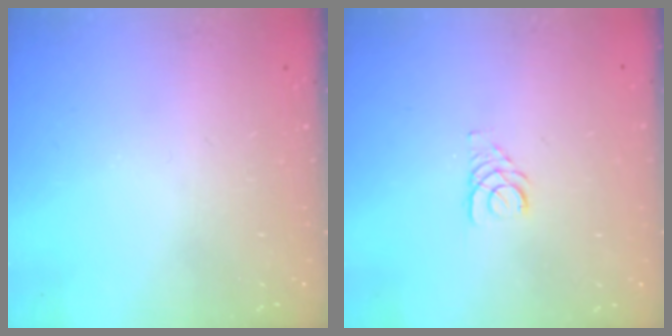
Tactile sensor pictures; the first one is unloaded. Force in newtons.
{"total": 2.7, "press": 2.7, "slide": 0.2}